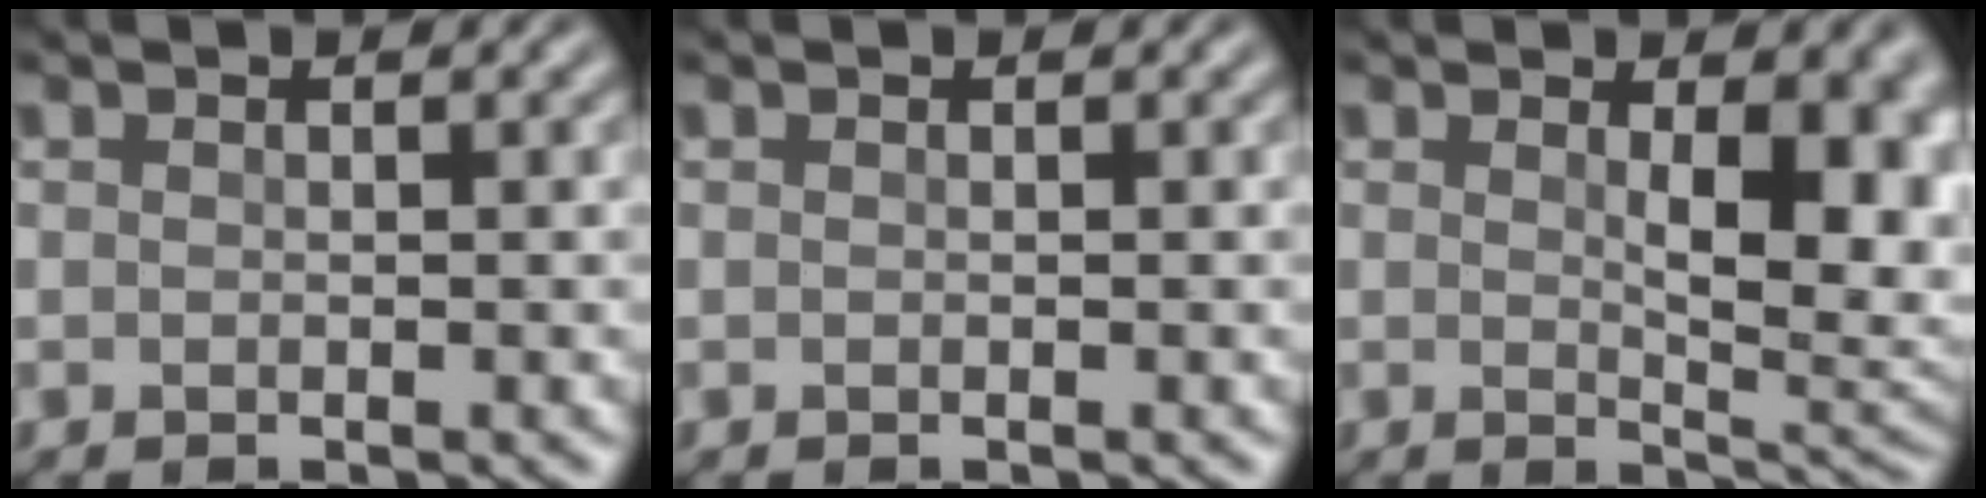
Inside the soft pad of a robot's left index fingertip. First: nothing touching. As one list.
[{"total": 0.0}, {"total": 7.0, "force": [1.0, 2.6, 6.5], "torque": [-0.076, -0.006, 0.025]}]